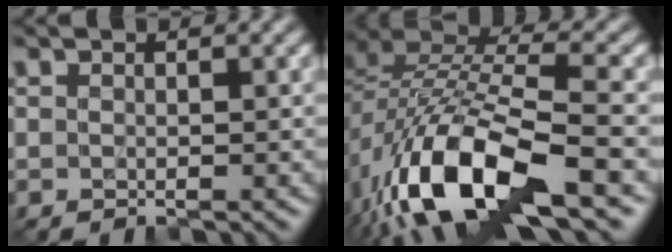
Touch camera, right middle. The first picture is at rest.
{"total": 13.6, "force": [-6.3, 5.1, 11.0], "torque": [-0.225, -0.007, -0.119]}